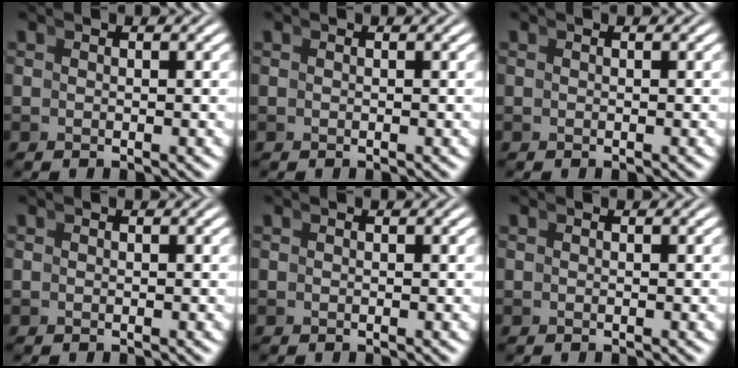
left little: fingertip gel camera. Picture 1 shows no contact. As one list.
[{"total": 0.0}, {"total": 0.0}, {"total": 0.0}, {"total": 0.0}, {"total": 0.0}]